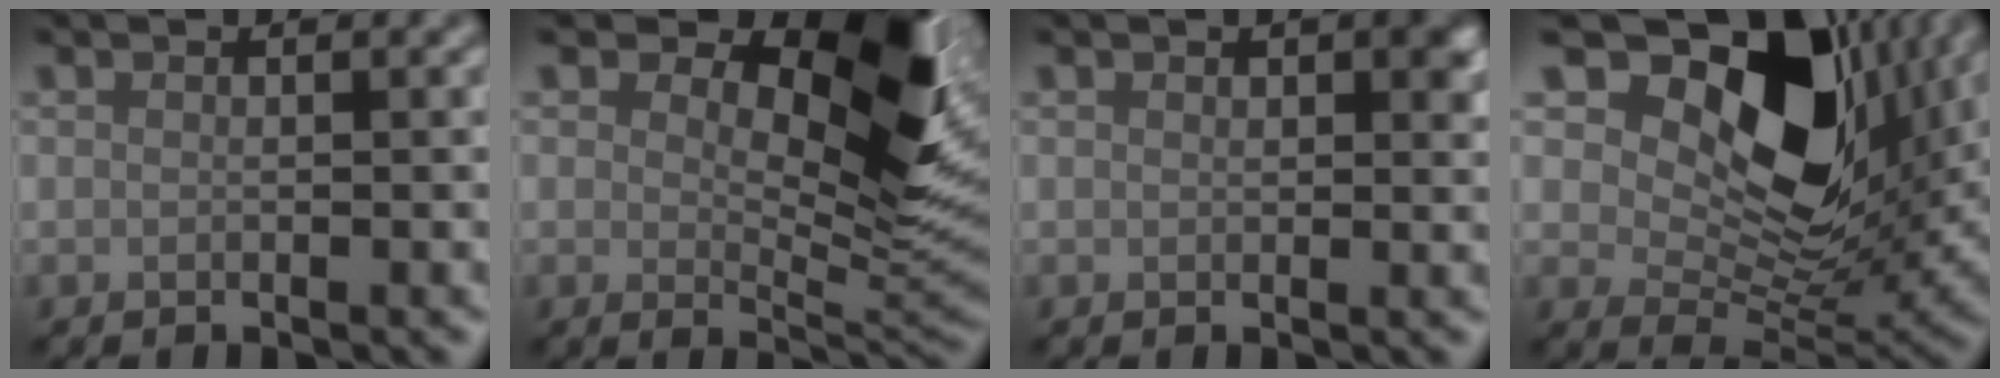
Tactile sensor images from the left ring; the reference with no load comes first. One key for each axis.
{"total": 9.9, "fx": 4.0, "fy": 4.5, "fz": 7.9, "tx": -0.110, "ty": -0.008, "tz": 0.061}
{"total": 2.1, "fx": 0.9, "fy": 1.2, "fz": 1.5, "tx": -0.012, "ty": -0.001, "tz": 0.015}
{"total": 14.6, "fx": 6.0, "fy": 8.8, "fz": 10.0, "tx": -0.159, "ty": 0.000, "tz": 0.108}